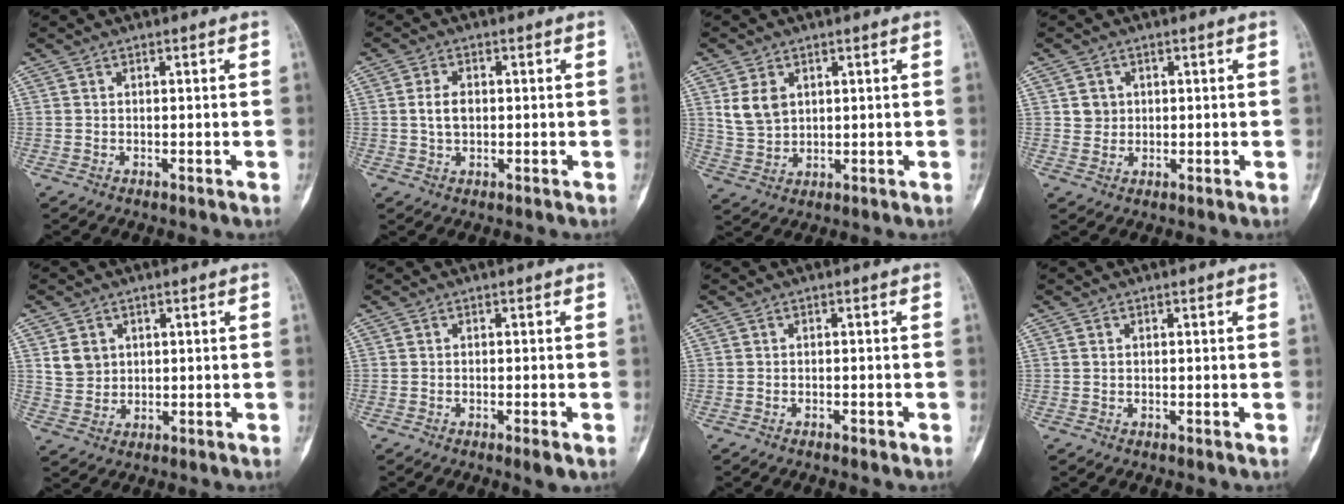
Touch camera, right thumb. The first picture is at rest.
{"total": 3.7, "force": [0.1, 2.4, 2.9], "torque": [-0.050, 0.005, 0.001]}
{"total": 6.1, "force": [2.2, 4.4, 3.7], "torque": [-0.058, -0.008, 0.054]}
{"total": 2.8, "force": [0.7, 2.6, 0.7], "torque": [0.003, -0.001, 0.013]}
{"total": 4.4, "force": [1.5, 3.8, 1.6], "torque": [-0.015, -0.007, 0.035]}
{"total": 2.1, "force": [-1.0, 0.2, 1.8], "torque": [-0.029, -0.004, -0.016]}
{"total": 1.1, "force": [-0.8, 0.4, 0.7], "torque": [-0.012, 0.007, -0.010]}
{"total": 0.0}